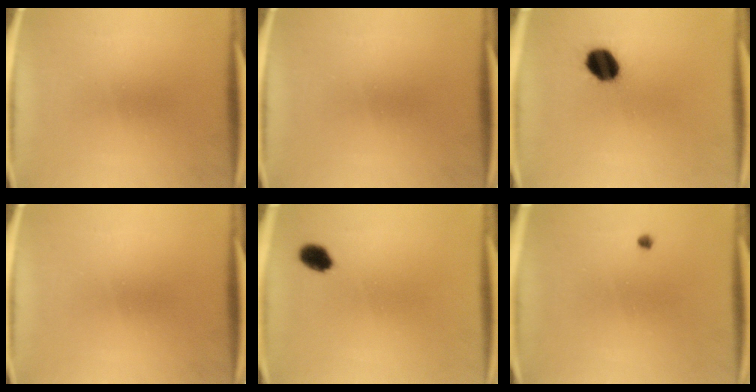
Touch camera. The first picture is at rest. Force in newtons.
{"total": 0.0}
{"total": 8.5}
{"total": 0.0}
{"total": 3.8}
{"total": 0.6}